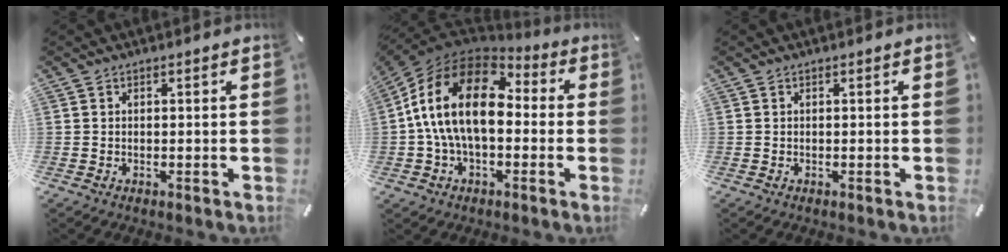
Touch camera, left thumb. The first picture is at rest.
{"total": 19.3, "force": [1.1, 12.1, 15.0], "torque": [-0.311, 0.019, 0.011]}
{"total": 0.0}